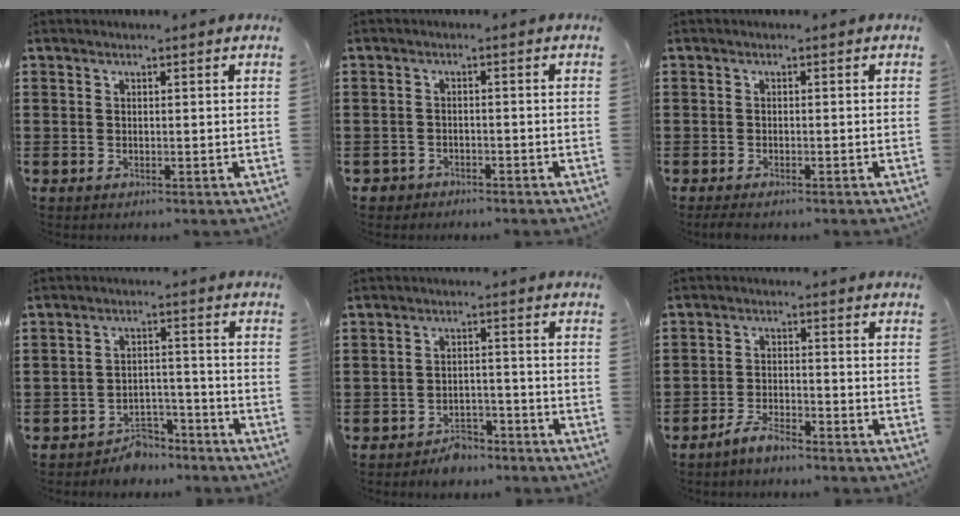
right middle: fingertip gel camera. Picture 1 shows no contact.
{"total": 2.0, "force": [-1.9, 0.9, -0.2], "torque": [-0.003, 0.001, -0.043]}
{"total": 0.7, "force": [-0.6, 0.2, 0.4], "torque": [-0.010, -0.006, -0.010]}
{"total": 4.9, "force": [-4.7, 1.2, 0.3], "torque": [-0.007, 0.010, -0.098]}
{"total": 4.1, "force": [-3.9, 1.2, 0.4], "torque": [-0.011, 0.007, -0.081]}
{"total": 4.1, "force": [-3.8, 1.0, 1.1], "torque": [-0.025, 0.008, -0.078]}